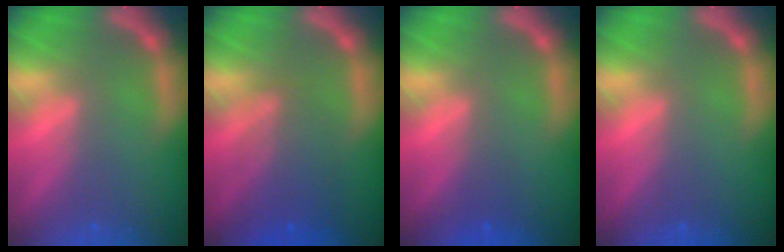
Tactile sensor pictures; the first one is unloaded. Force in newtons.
{"total": 5.1}
{"total": 1.0}
{"total": 0.0}